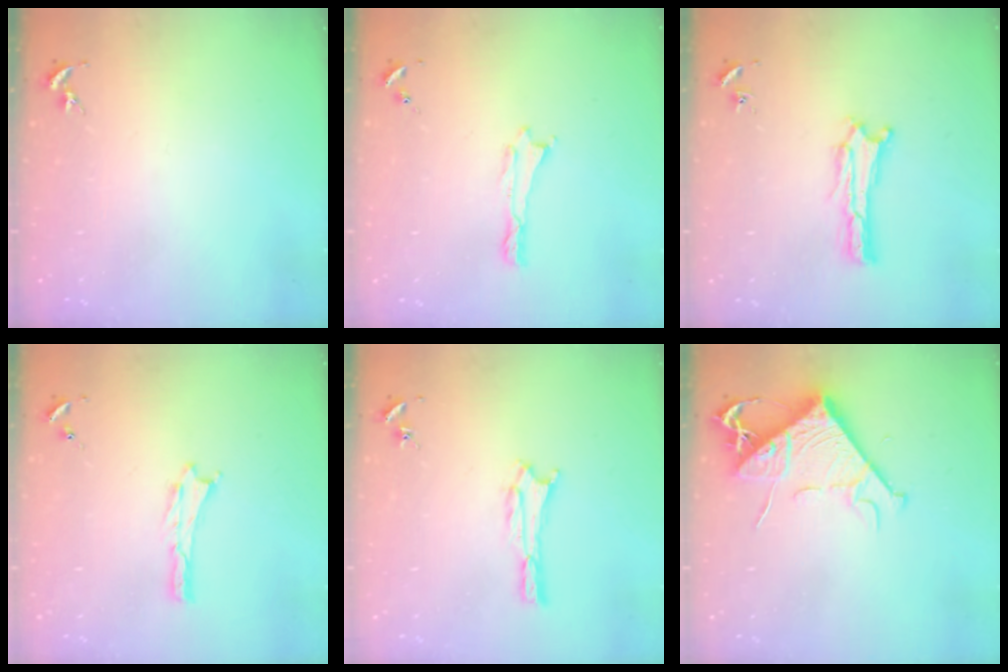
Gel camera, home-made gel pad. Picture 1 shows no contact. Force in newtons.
{"total": 0.0}
{"total": 0.6, "press": 0.5, "slide": 0.2}
{"total": 0.0}
{"total": 1.6, "press": 1.6, "slide": 0.2}
{"total": 8.5, "press": 8.4, "slide": 1.1}